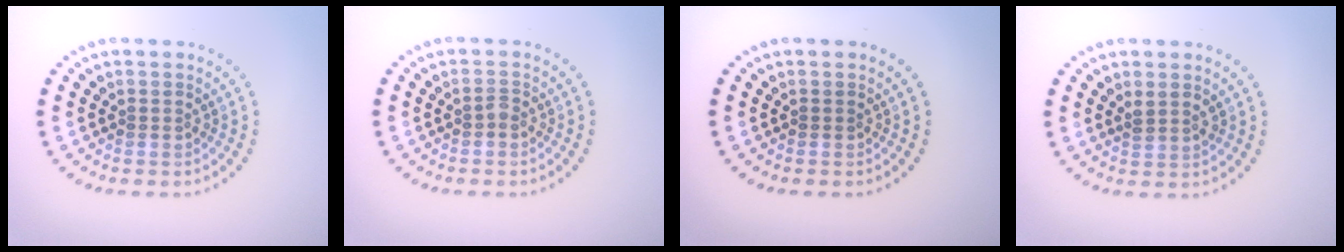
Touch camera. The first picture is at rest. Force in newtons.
{"total": 0.6, "press": 0.5, "slide": 0.4}
{"total": 0.0}
{"total": 1.1, "press": 1.0, "slide": 0.4}